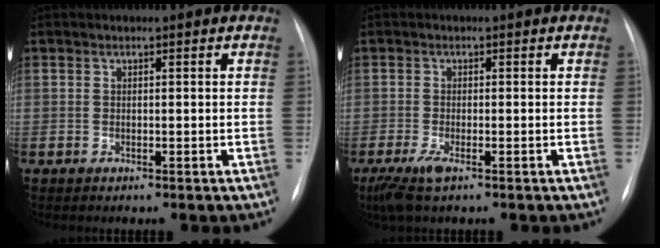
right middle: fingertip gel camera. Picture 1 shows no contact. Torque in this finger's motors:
{"motor_torque": [0.73, -0.57, 0.31, 0.06]}